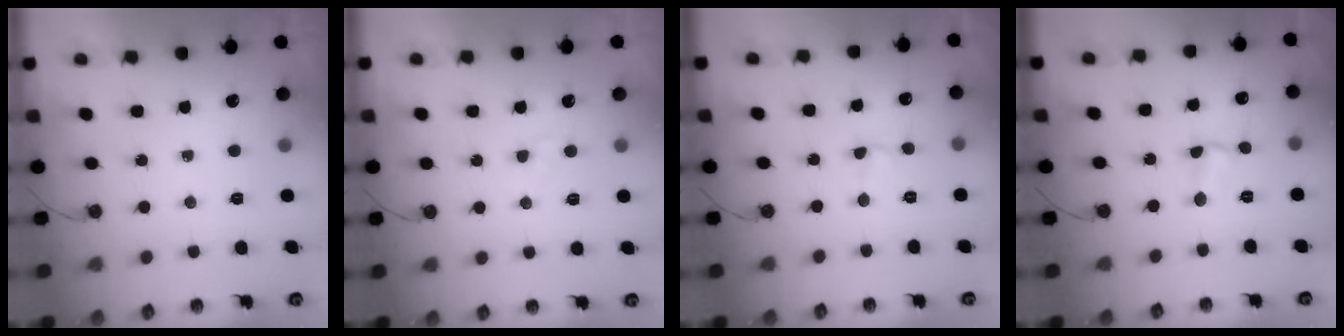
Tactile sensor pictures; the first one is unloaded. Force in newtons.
{"total": 2.4, "press": 2.3, "slide": 0.3}
{"total": 2.2, "press": 2.2, "slide": 0.5}
{"total": 2.6, "press": 2.6, "slide": 0.4}